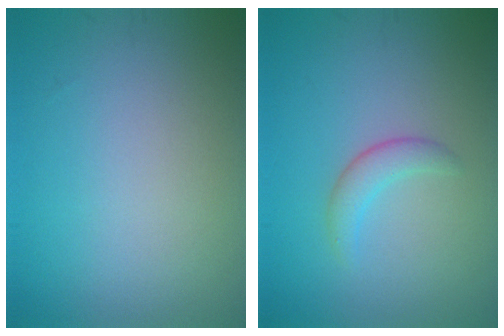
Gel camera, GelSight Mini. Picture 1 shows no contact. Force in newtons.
{"total": 1.8, "press": 1.8, "slide": 0.1}